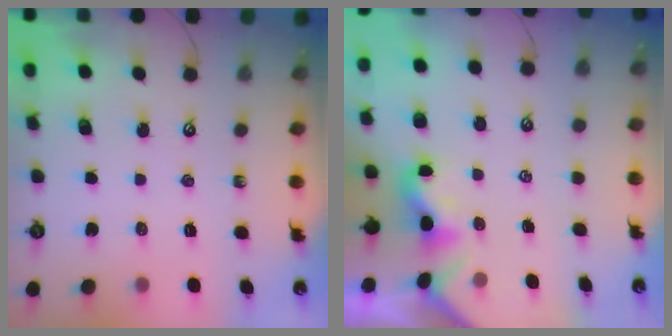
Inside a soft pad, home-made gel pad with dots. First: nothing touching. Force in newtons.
{"total": 2.0, "press": 2.0, "slide": 0.5}